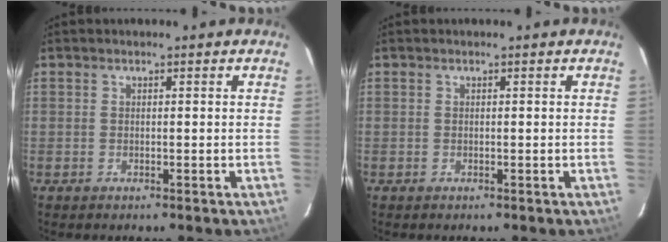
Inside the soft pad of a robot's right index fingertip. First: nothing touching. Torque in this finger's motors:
{"motor_torque": [0.00, 0.00, 0.00, 0.00]}